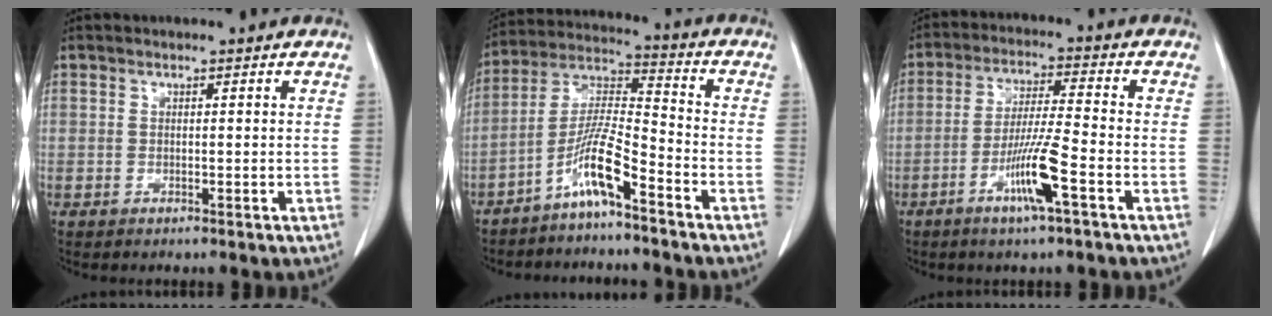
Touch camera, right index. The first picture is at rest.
{"total": 8.7, "force": [-5.4, 0.3, 6.7], "torque": [-0.143, 0.001, -0.108]}
{"total": 8.7, "force": [-3.9, -0.3, 7.7], "torque": [-0.149, -0.010, -0.076]}